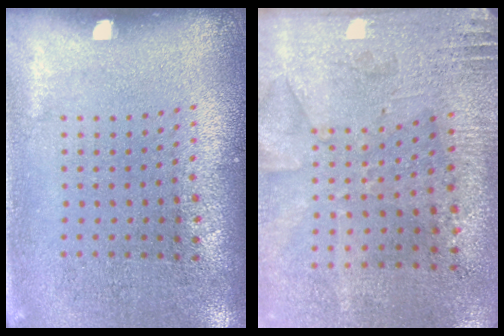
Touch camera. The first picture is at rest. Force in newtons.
{"total": 2.7, "press": 2.3, "slide": 1.5}